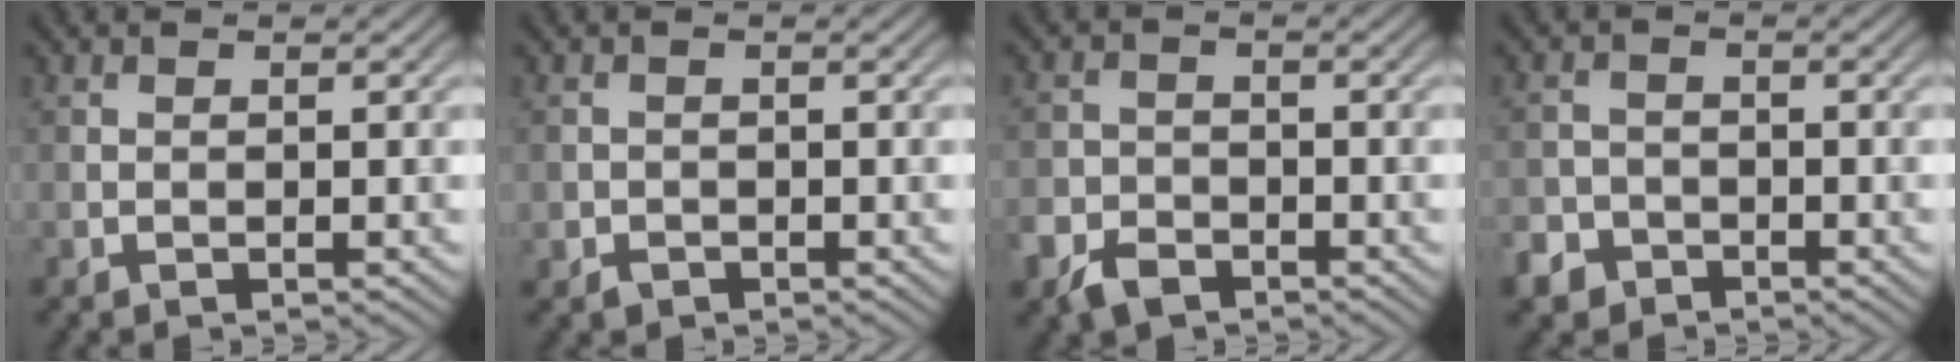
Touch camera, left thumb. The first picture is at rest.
{"total": 1.4, "force": [-0.7, 1.2, 0.3], "torque": [0.001, -0.004, -0.017]}
{"total": 4.7, "force": [-3.1, 2.9, 1.8], "torque": [-0.043, -0.006, -0.065]}
{"total": 3.7, "force": [-2.6, 2.5, 0.8], "torque": [-0.012, -0.002, -0.051]}